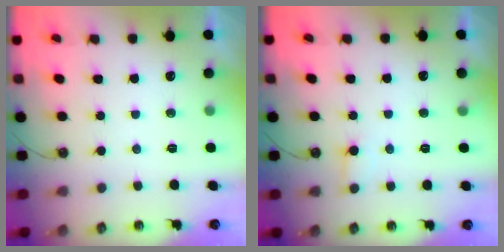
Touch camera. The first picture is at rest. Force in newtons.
{"total": 4.0, "press": 4.0, "slide": 0.4}